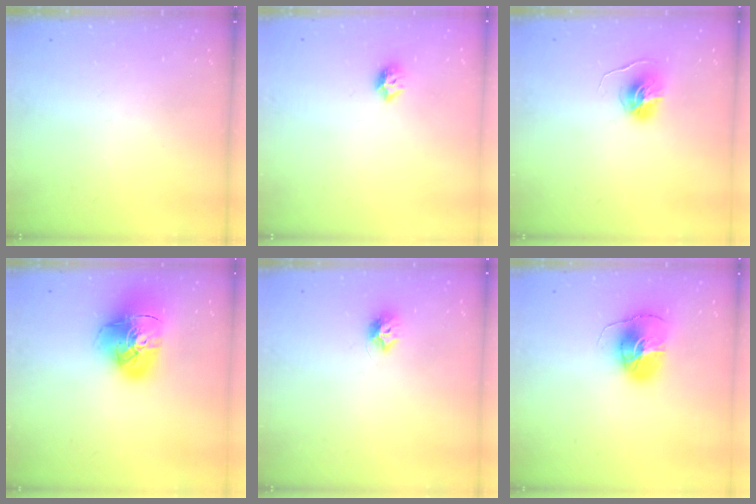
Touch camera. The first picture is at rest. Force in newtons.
{"total": 6.7, "press": 6.6, "slide": 0.9}
{"total": 6.0, "press": 6.0, "slide": 0.6}
{"total": 14.9, "press": 14.8, "slide": 1.6}
{"total": 7.1, "press": 7.1, "slide": 0.5}
{"total": 9.1, "press": 9.1, "slide": 0.8}